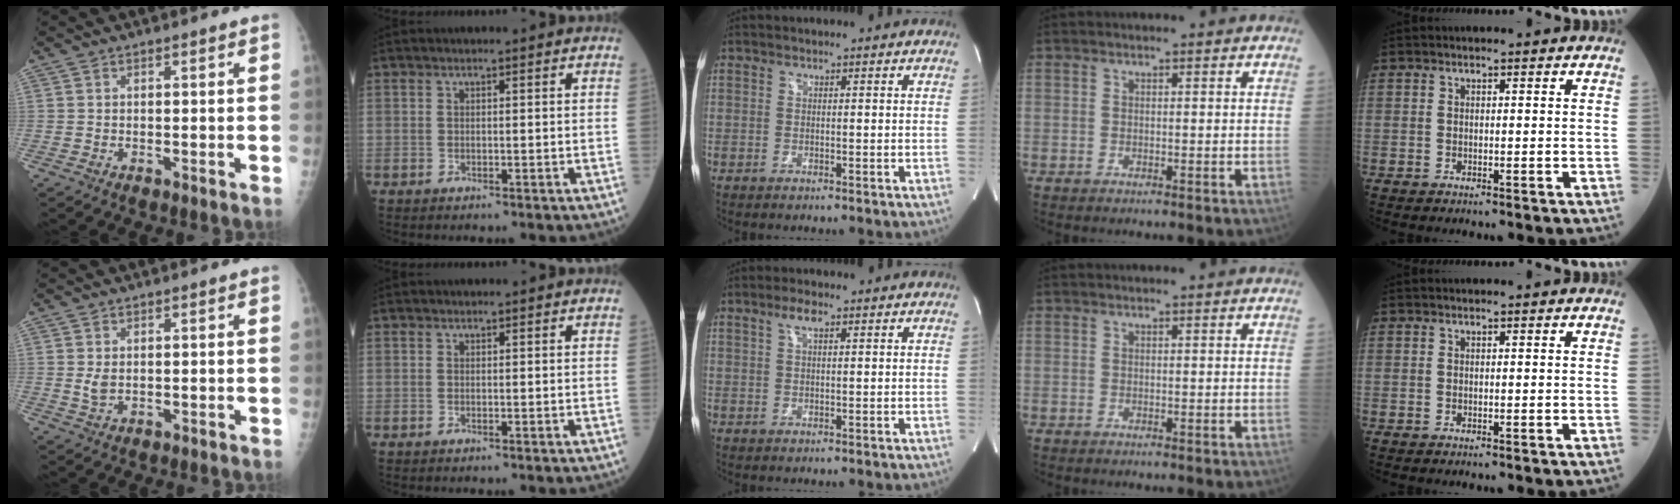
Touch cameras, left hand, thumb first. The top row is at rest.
{"thumb": {"total": 2.1, "force": [0.3, 1.3, 1.6], "torque": [-0.030, -0.006, 0.008]}, "middle": {"total": 2.5, "force": [1.4, 0.6, 2.0], "torque": [-0.042, 0.008, 0.027]}}